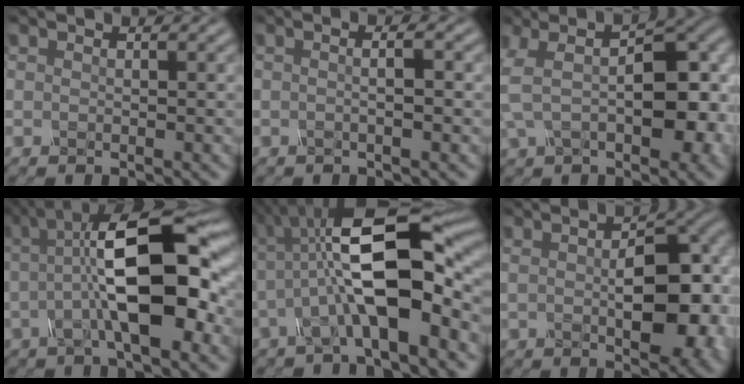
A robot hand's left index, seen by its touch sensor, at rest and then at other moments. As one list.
[{"total": 3.1, "force": [0.6, 1.4, 2.7], "torque": [-0.009, 0.003, -0.018]}, {"total": 8.8, "force": [-0.5, 4.4, 7.6], "torque": [-0.135, 0.005, -0.011]}, {"total": 11.3, "force": [0.6, 3.7, 10.7], "torque": [-0.174, 0.017, 0.002]}, {"total": 12.2, "force": [-0.8, 4.2, 11.4], "torque": [-0.187, 0.014, -0.024]}, {"total": 8.5, "force": [0.3, 4.0, 7.5], "torque": [-0.107, 0.001, 0.009]}]